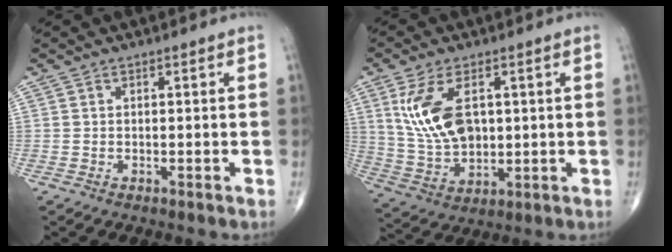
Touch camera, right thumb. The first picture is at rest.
{"total": 12.4, "force": [3.3, 7.0, 9.7], "torque": [-0.188, -0.012, 0.077]}